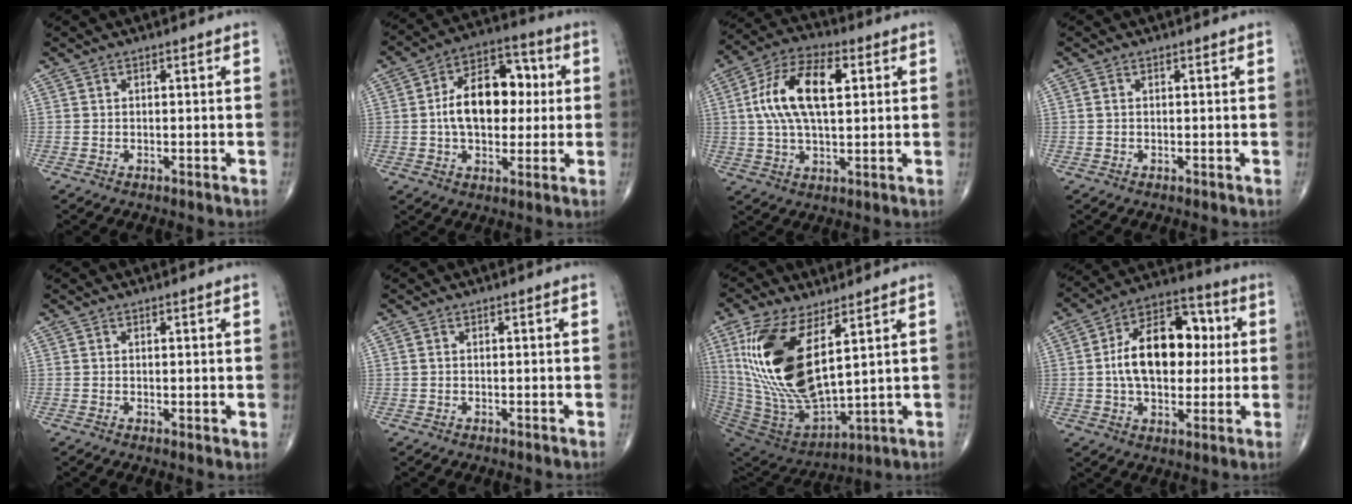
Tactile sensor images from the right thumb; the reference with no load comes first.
{"total": 15.4, "force": [1.0, 9.7, 11.9], "torque": [-0.155, 0.028, 0.008]}
{"total": 15.0, "force": [3.1, 7.3, 12.8], "torque": [-0.240, 0.017, 0.053]}
{"total": 0.9, "force": [0.2, 0.5, 0.7], "torque": [-0.018, 0.005, 0.006]}
{"total": 1.1, "force": [0.3, 0.4, 0.9], "torque": [-0.013, -0.005, 0.004]}
{"total": 0.6, "force": [0.2, 0.4, 0.5], "torque": [-0.010, 0.006, 0.005]}
{"total": 22.5, "force": [7.1, 9.9, 18.9], "torque": [-0.385, -0.041, 0.149]}
{"total": 17.9, "force": [1.6, 11.1, 13.9], "torque": [-0.191, 0.026, 0.020]}